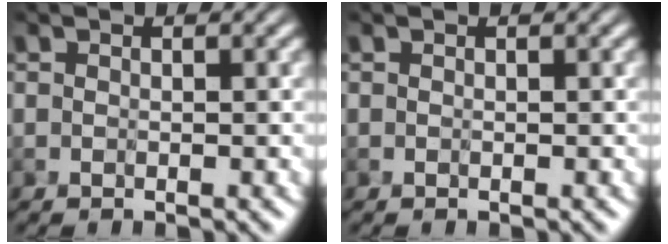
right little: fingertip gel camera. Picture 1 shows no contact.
{"total": 0.0}